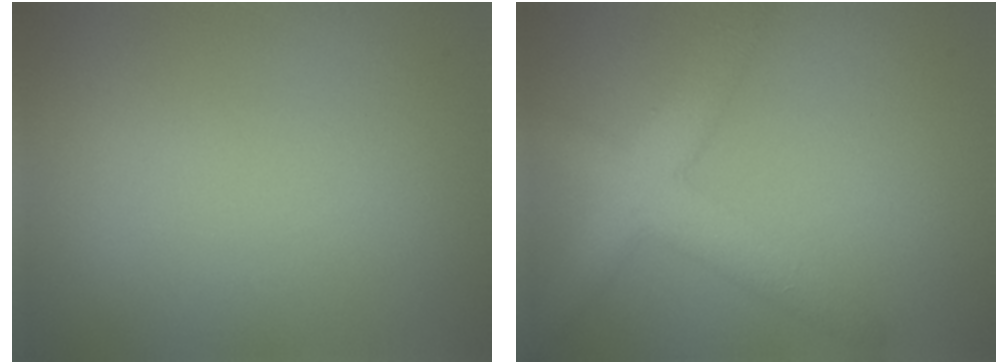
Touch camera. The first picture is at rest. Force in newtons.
{"total": 5.1, "press": 5.1, "slide": 0.2}